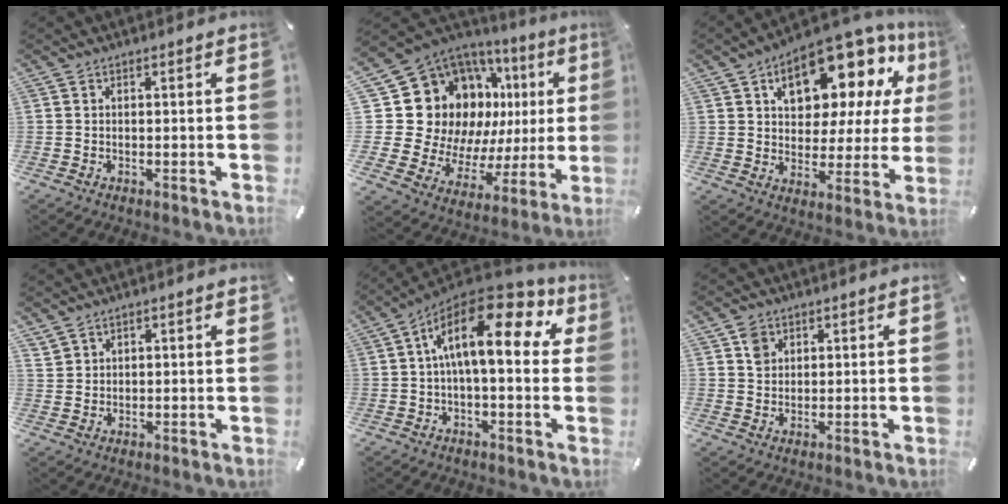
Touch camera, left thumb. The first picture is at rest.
{"total": 20.6, "force": [7.7, 15.8, 10.8], "torque": [-0.162, -0.086, 0.180]}
{"total": 16.2, "force": [10.2, 9.0, 8.7], "torque": [-0.135, -0.072, 0.175]}
{"total": 2.3, "force": [1.9, 1.3, 0.0], "torque": [-0.004, -0.006, 0.039]}
{"total": 18.0, "force": [4.7, 7.9, 15.5], "torque": [-0.280, -0.032, 0.073]}
{"total": 3.7, "force": [1.7, 3.2, 0.8], "torque": [-0.008, -0.002, 0.030]}